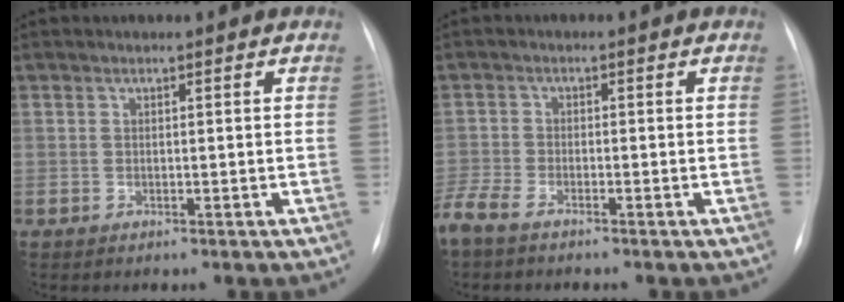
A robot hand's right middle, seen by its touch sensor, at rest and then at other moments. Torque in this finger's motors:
{"motor_torque": [-0.21, -0.84, 0.96, 0.21]}